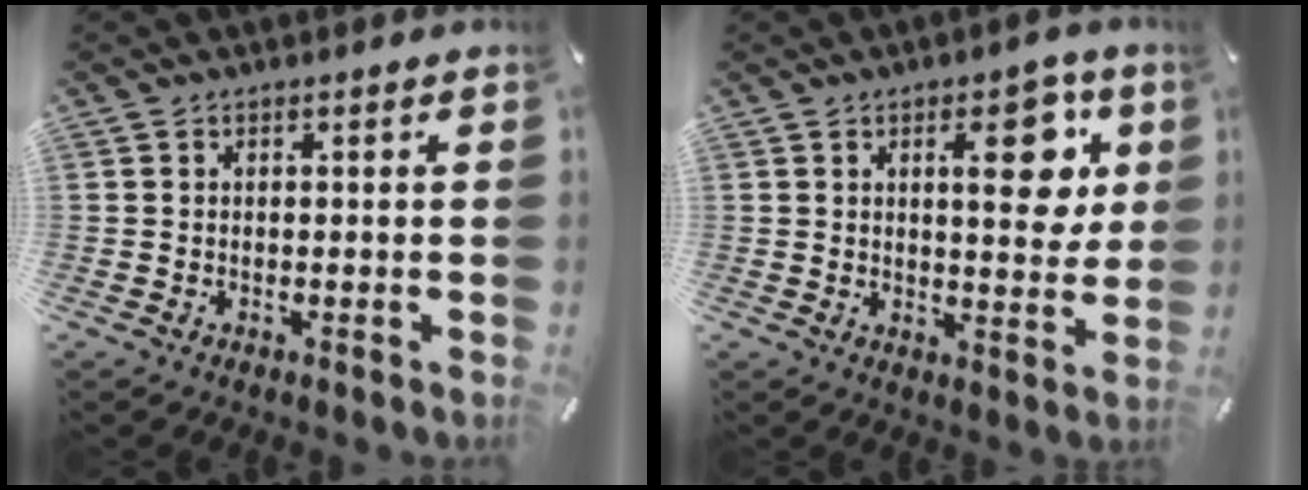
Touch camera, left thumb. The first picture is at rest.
{"total": 12.9, "force": [4.8, 5.6, 10.6], "torque": [-0.130, -0.018, 0.071]}